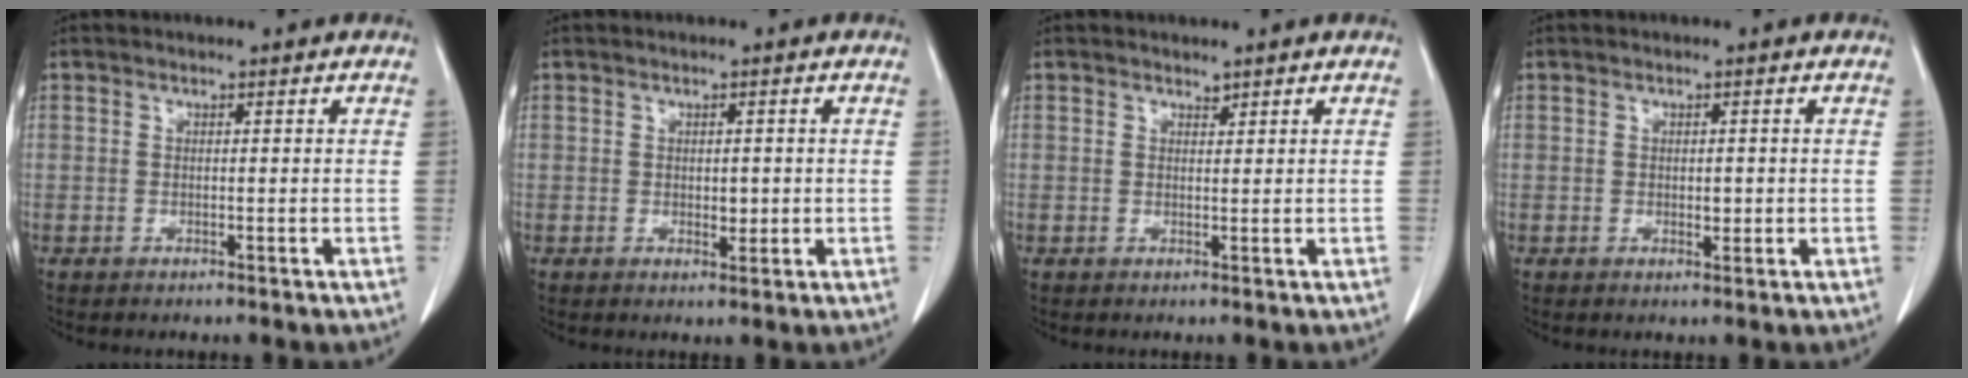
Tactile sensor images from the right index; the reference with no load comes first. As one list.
[{"total": 2.0, "force": [0.1, 1.2, 1.7], "torque": [-0.021, -0.001, 0.009]}, {"total": 0.7, "force": [0.7, 0.2, 0.1], "torque": [-0.004, -0.006, 0.010]}, {"total": 1.5, "force": [0.1, 0.8, 1.3], "torque": [-0.016, 0.001, 0.007]}]